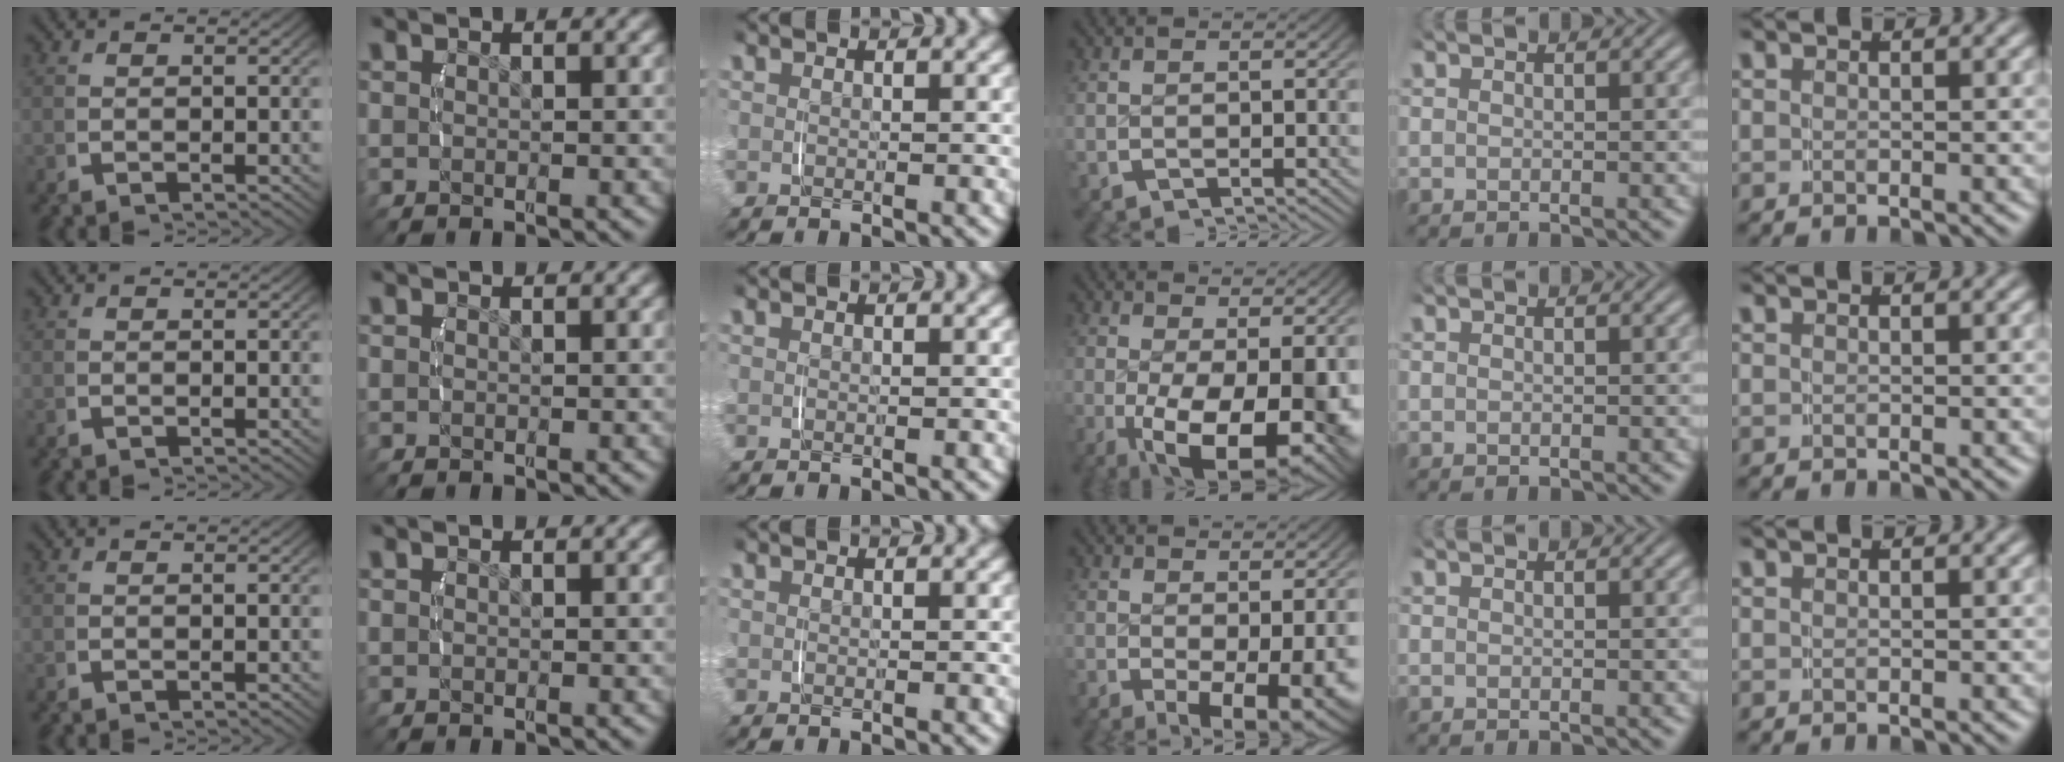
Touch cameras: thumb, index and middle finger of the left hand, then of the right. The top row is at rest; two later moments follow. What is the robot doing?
{"motion": "lift_and_place", "object": "glasses case"}